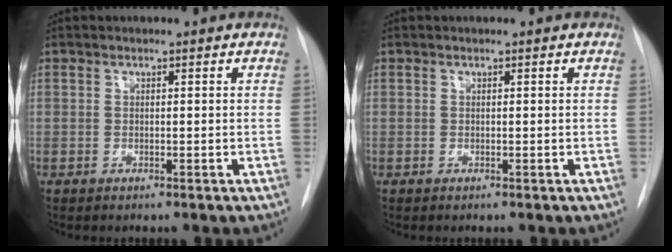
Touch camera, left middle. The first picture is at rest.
{"total": 0.0}